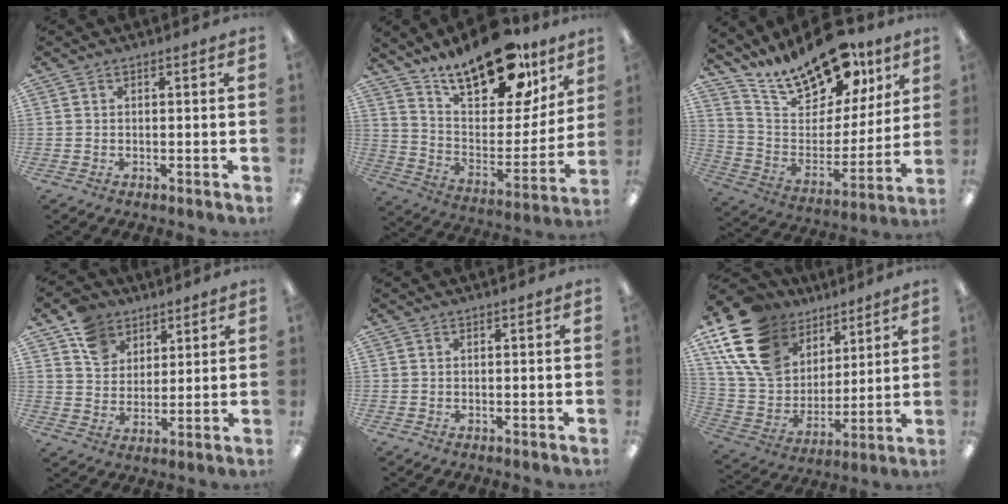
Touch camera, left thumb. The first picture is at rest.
{"total": 23.9, "force": [18.5, 9.2, 11.9], "torque": [-0.175, -0.119, 0.320]}
{"total": 21.4, "force": [17.2, 8.6, 9.4], "torque": [-0.173, -0.112, 0.304]}
{"total": 10.2, "force": [6.7, 7.4, 2.3], "torque": [-0.051, -0.028, 0.130]}
{"total": 0.0}
{"total": 20.4, "force": [11.2, 13.9, 9.8], "torque": [-0.211, -0.045, 0.213]}